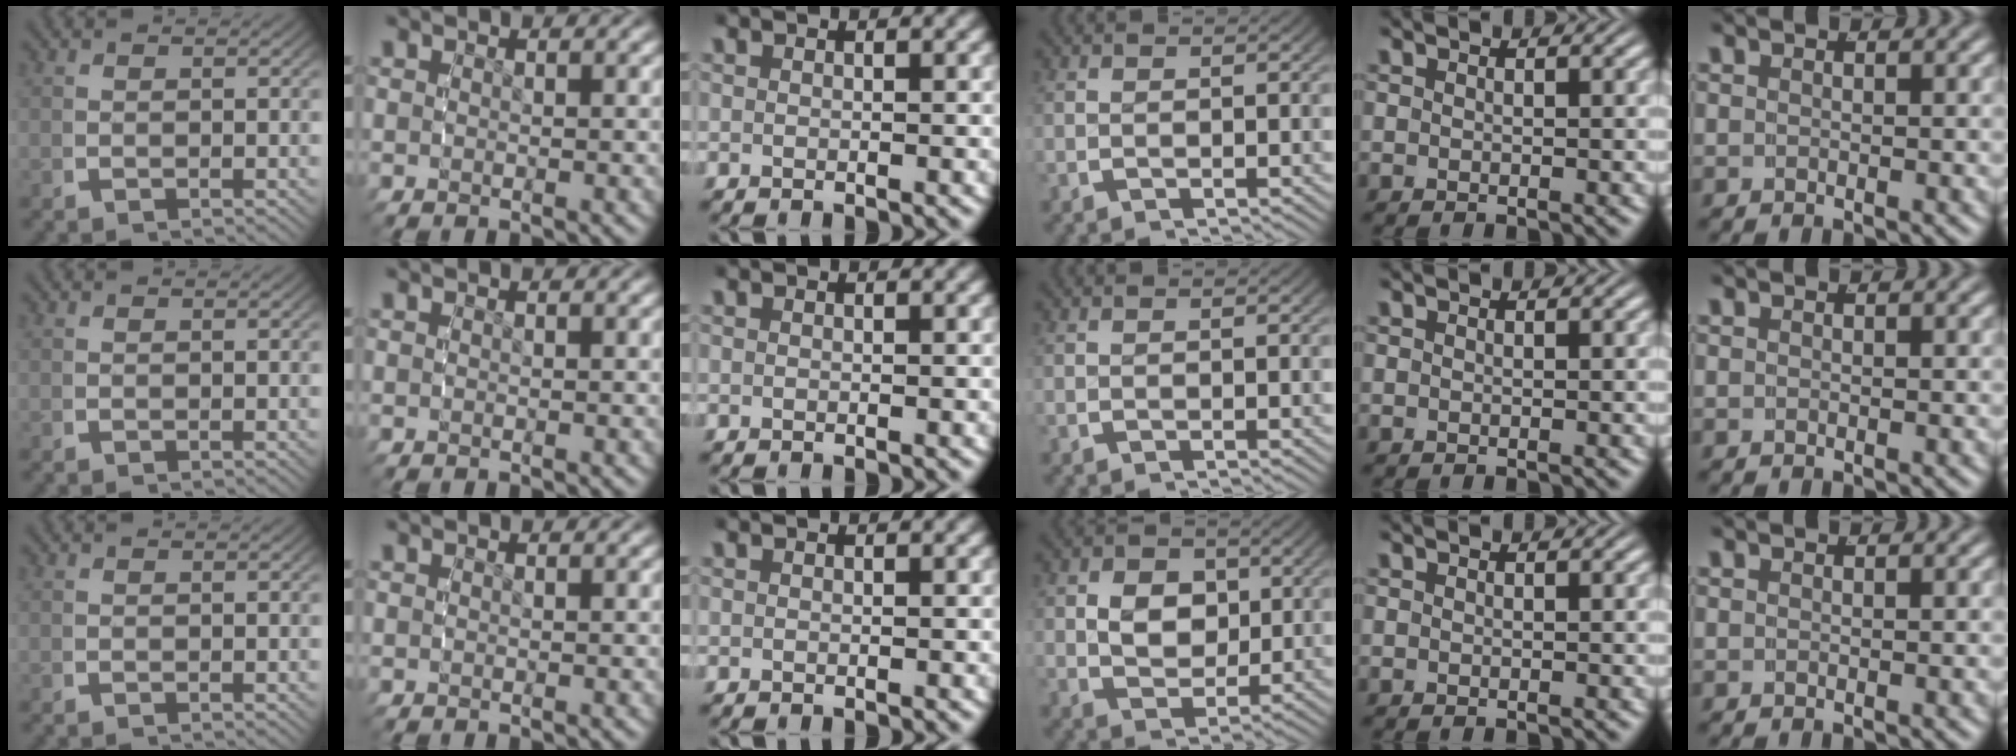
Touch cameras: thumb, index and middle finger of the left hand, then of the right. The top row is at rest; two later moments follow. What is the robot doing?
{"motion": "grasp_and_lifting", "object": "camera"}